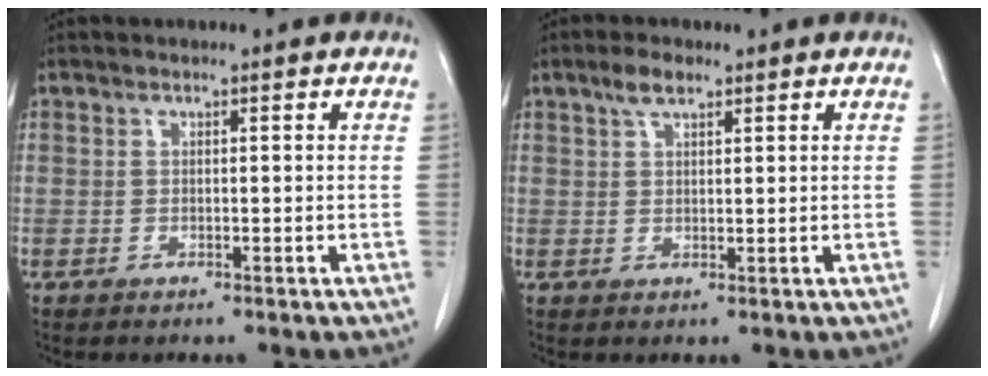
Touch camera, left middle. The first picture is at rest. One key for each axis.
{"total": 2.9, "fx": 2.0, "fy": 1.0, "fz": 1.9, "tx": -0.042, "ty": 0.006, "tz": 0.040}